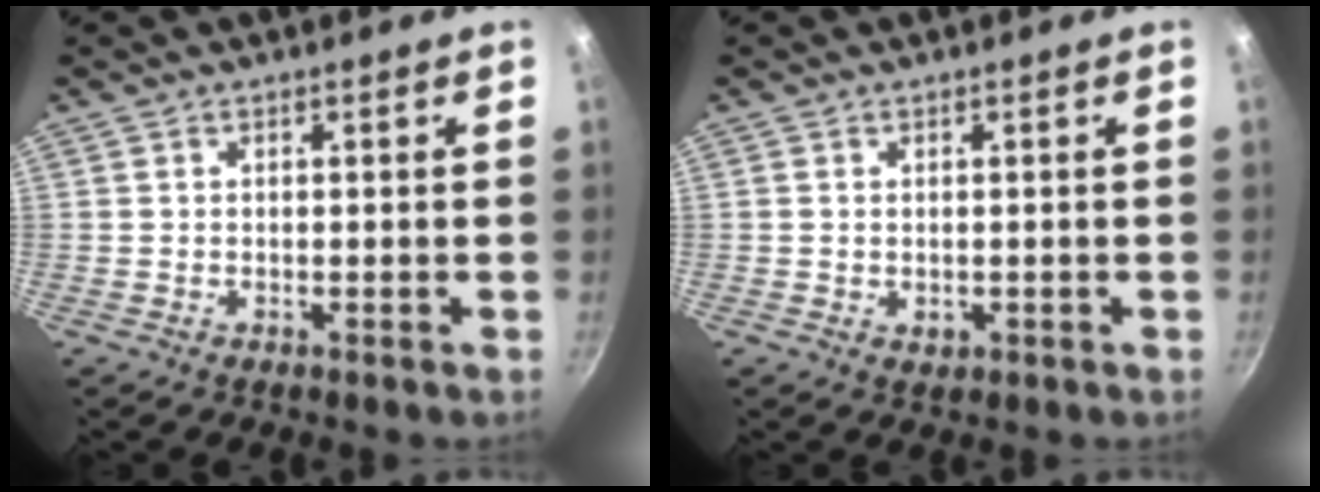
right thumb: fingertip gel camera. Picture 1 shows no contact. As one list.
[{"total": 1.6, "force": [-0.2, 1.2, 1.1], "torque": [-0.014, -0.002, -0.002]}]